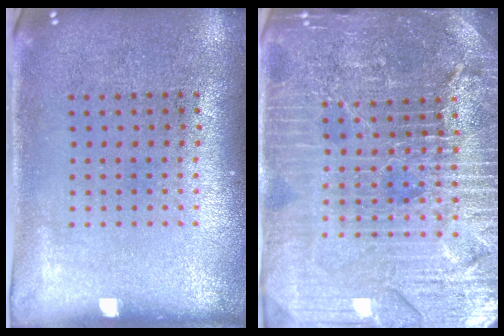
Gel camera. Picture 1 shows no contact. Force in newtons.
{"total": 5.2, "press": 4.8, "slide": 2.1}